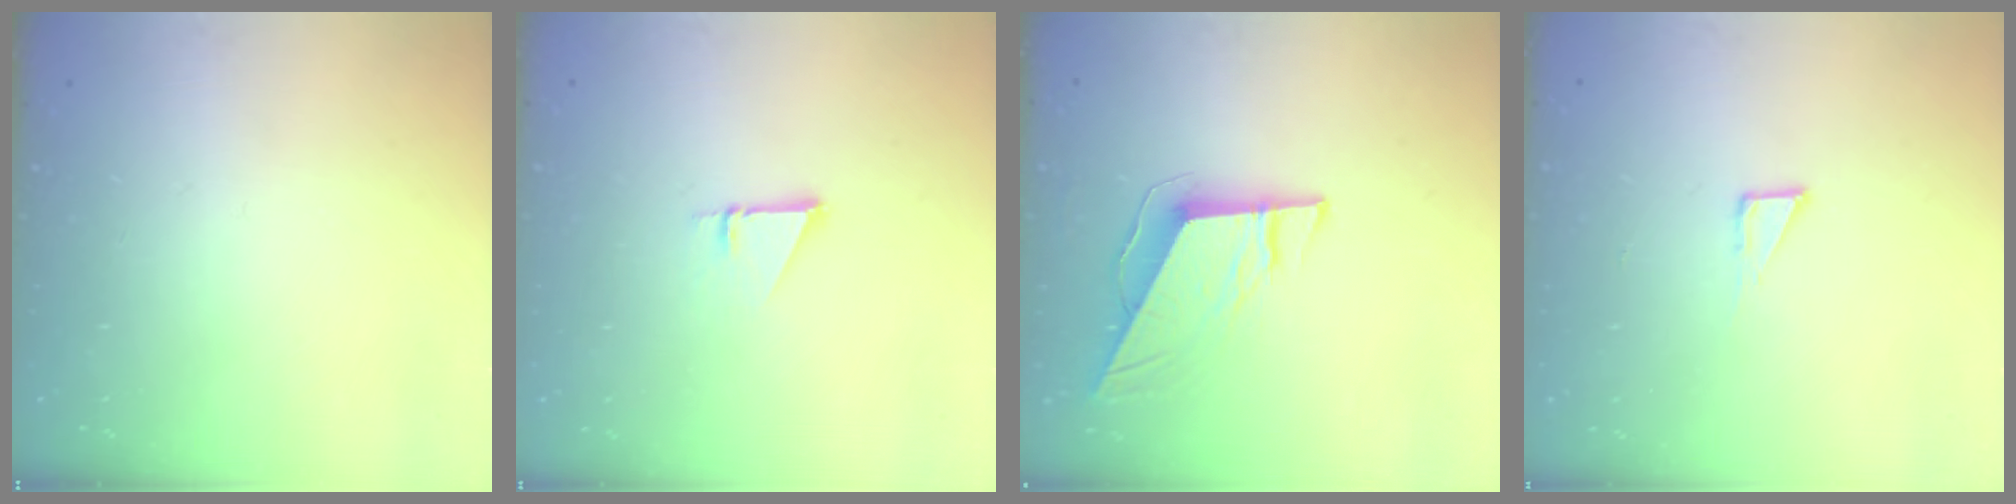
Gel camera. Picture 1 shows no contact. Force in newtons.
{"total": 1.0, "press": 1.0, "slide": 0.1}
{"total": 9.0, "press": 9.0, "slide": 1.0}
{"total": 2.7, "press": 2.7, "slide": 0.2}